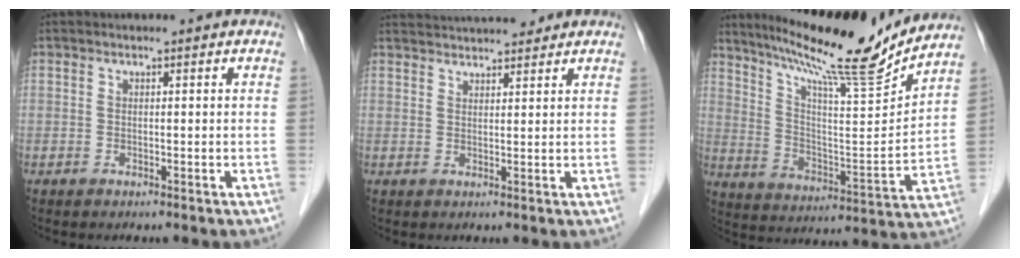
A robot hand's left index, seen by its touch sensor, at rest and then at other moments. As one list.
[{"total": 9.2, "force": [8.5, 1.4, 3.2], "torque": [-0.053, 0.028, 0.127]}, {"total": 19.1, "force": [16.7, -0.2, 9.3], "torque": [-0.158, -0.028, 0.264]}]